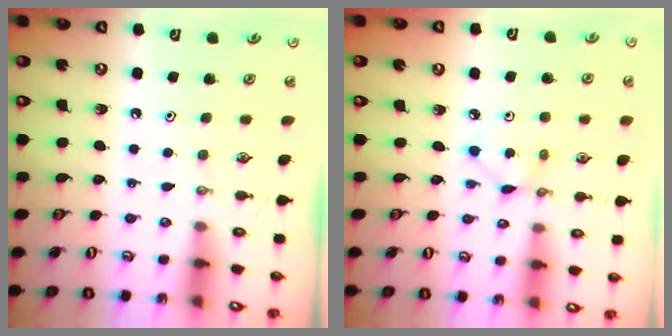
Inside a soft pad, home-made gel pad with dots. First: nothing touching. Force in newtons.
{"total": 2.8, "press": 2.8, "slide": 0.3}